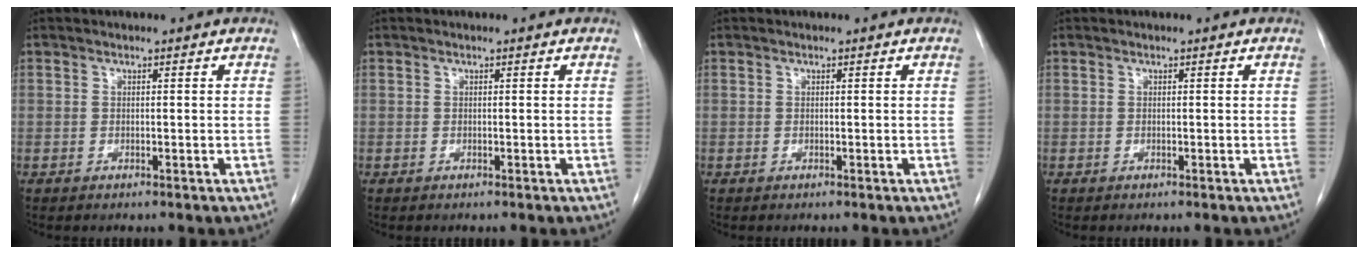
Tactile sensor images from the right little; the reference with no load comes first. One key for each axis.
{"total": 0.0}
{"total": 0.0}
{"total": 0.0}